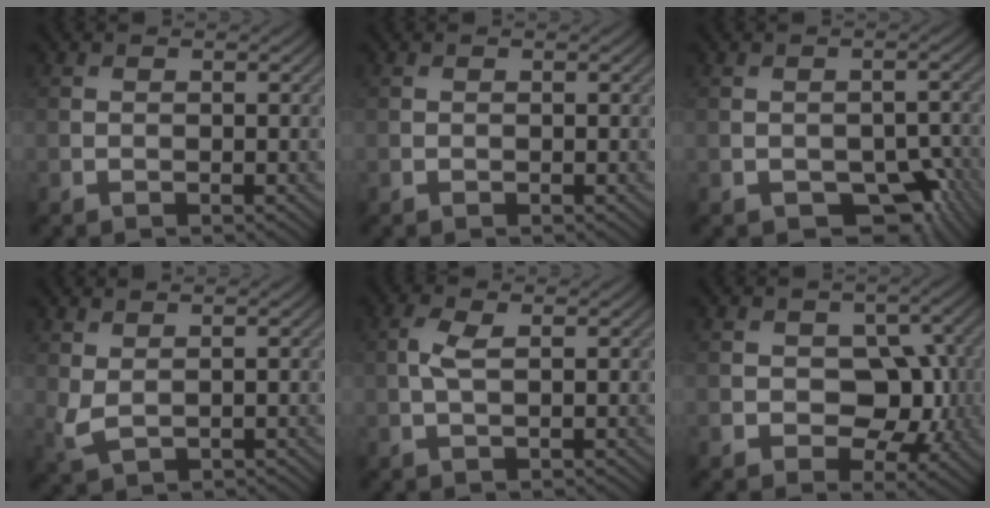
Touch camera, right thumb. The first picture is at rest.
{"total": 0.0}
{"total": 7.4, "force": [-3.7, 4.6, 4.4], "torque": [-0.059, -0.013, -0.046]}
{"total": 2.8, "force": [0.9, 1.4, 2.2], "torque": [-0.066, -0.002, 0.019]}
{"total": 2.4, "force": [0.4, 0.7, 2.2], "torque": [-0.055, 0.008, 0.006]}
{"total": 7.1, "force": [-0.7, 5.2, 4.8], "torque": [-0.056, -0.005, -0.015]}